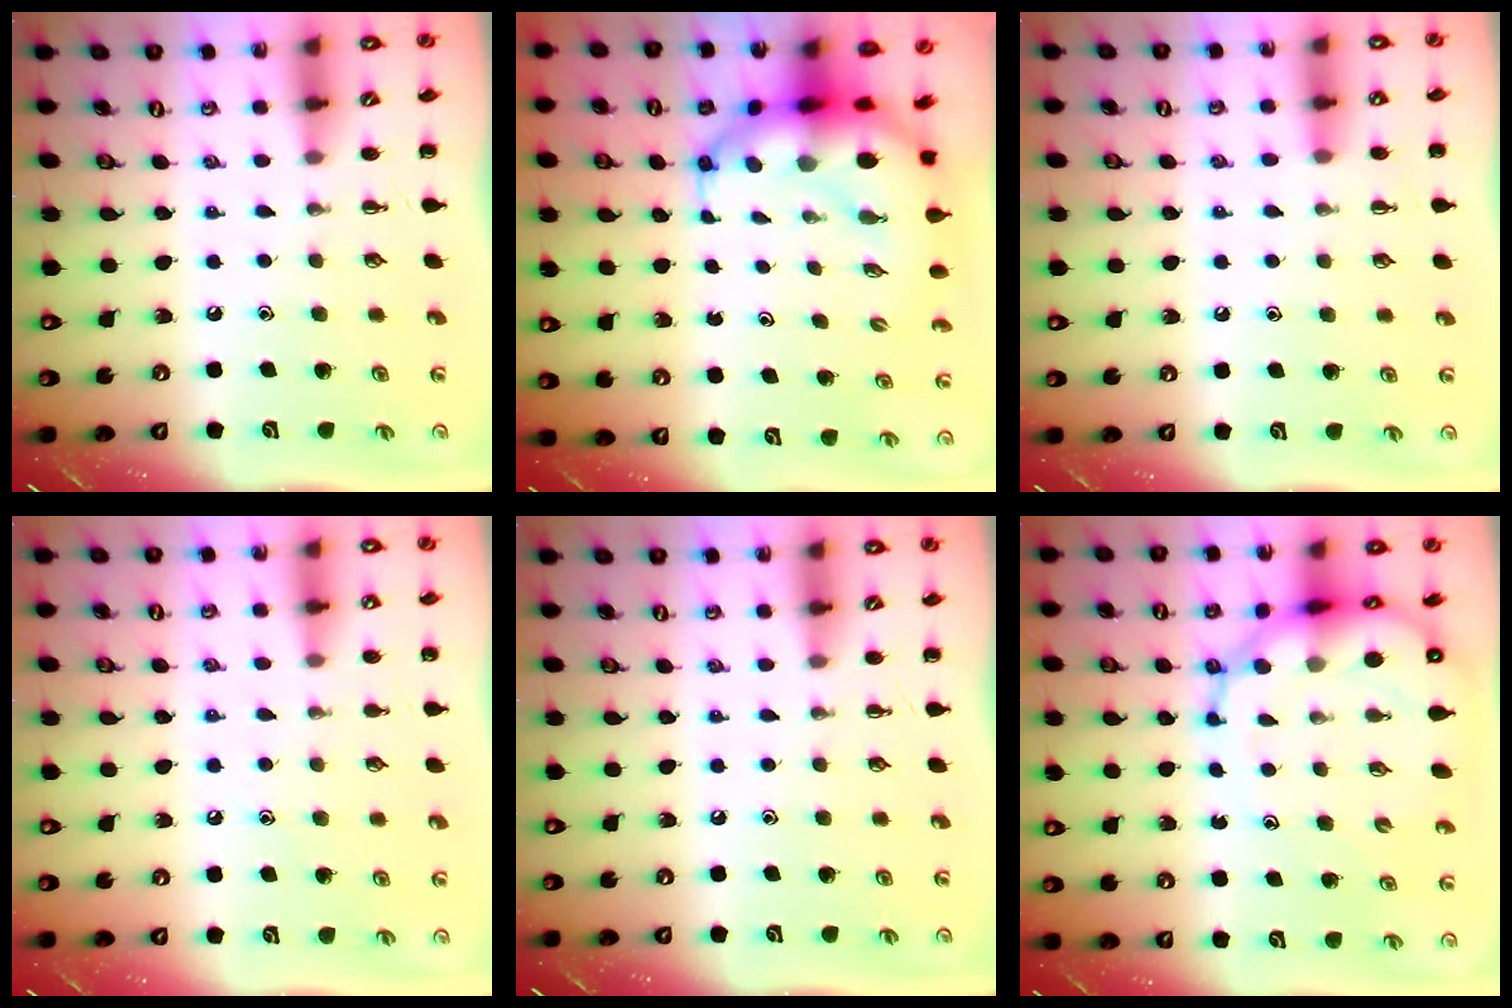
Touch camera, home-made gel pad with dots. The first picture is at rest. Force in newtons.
{"total": 10.5, "press": 10.1, "slide": 2.9}
{"total": 5.4, "press": 5.1, "slide": 1.6}
{"total": 4.6, "press": 4.4, "slide": 1.3}
{"total": 0.0}
{"total": 13.1, "press": 12.6, "slide": 3.8}